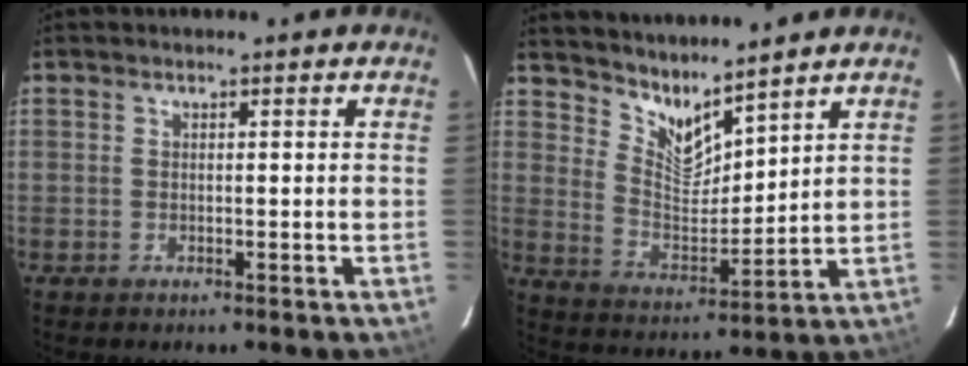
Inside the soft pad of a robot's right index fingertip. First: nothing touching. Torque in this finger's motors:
{"motor_torque": [-0.10, 0.55, -0.02, 0.00]}